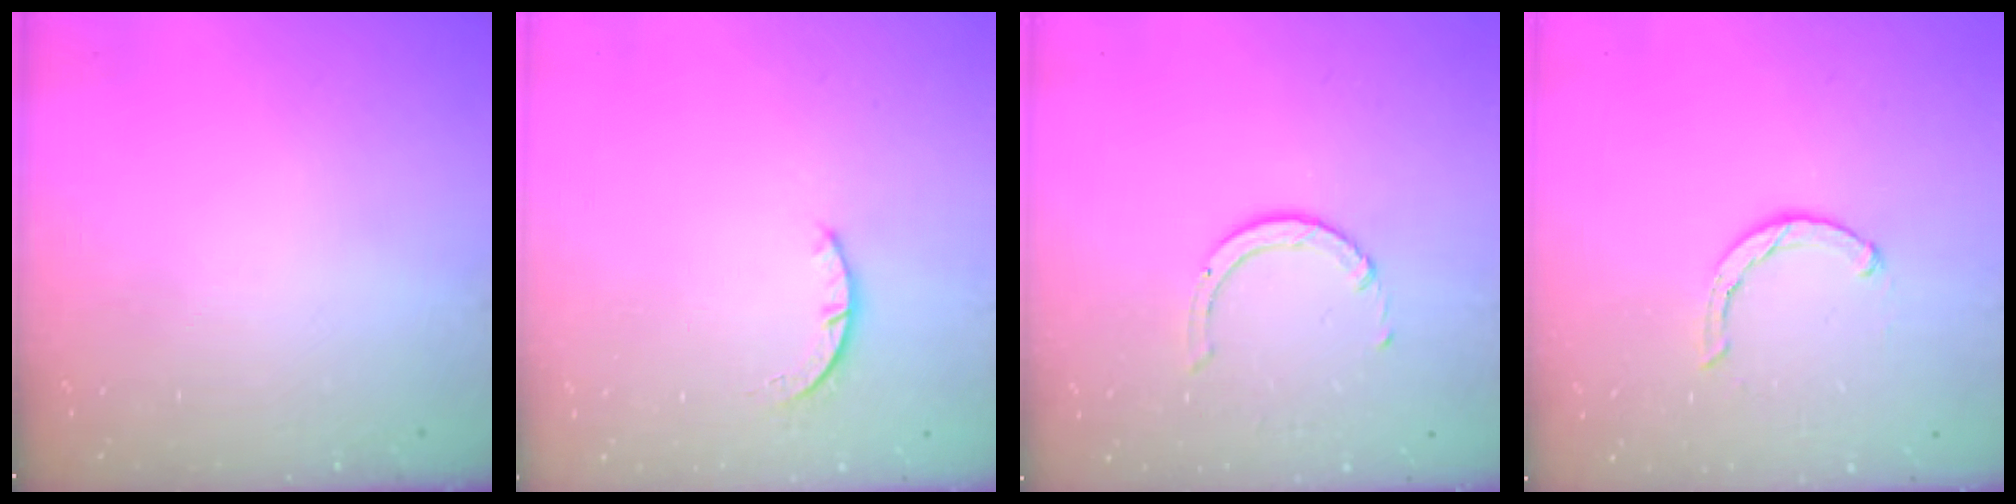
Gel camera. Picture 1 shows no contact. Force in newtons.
{"total": 2.4, "press": 2.4, "slide": 0.3}
{"total": 2.3, "press": 2.3, "slide": 0.3}
{"total": 2.5, "press": 2.5, "slide": 0.4}